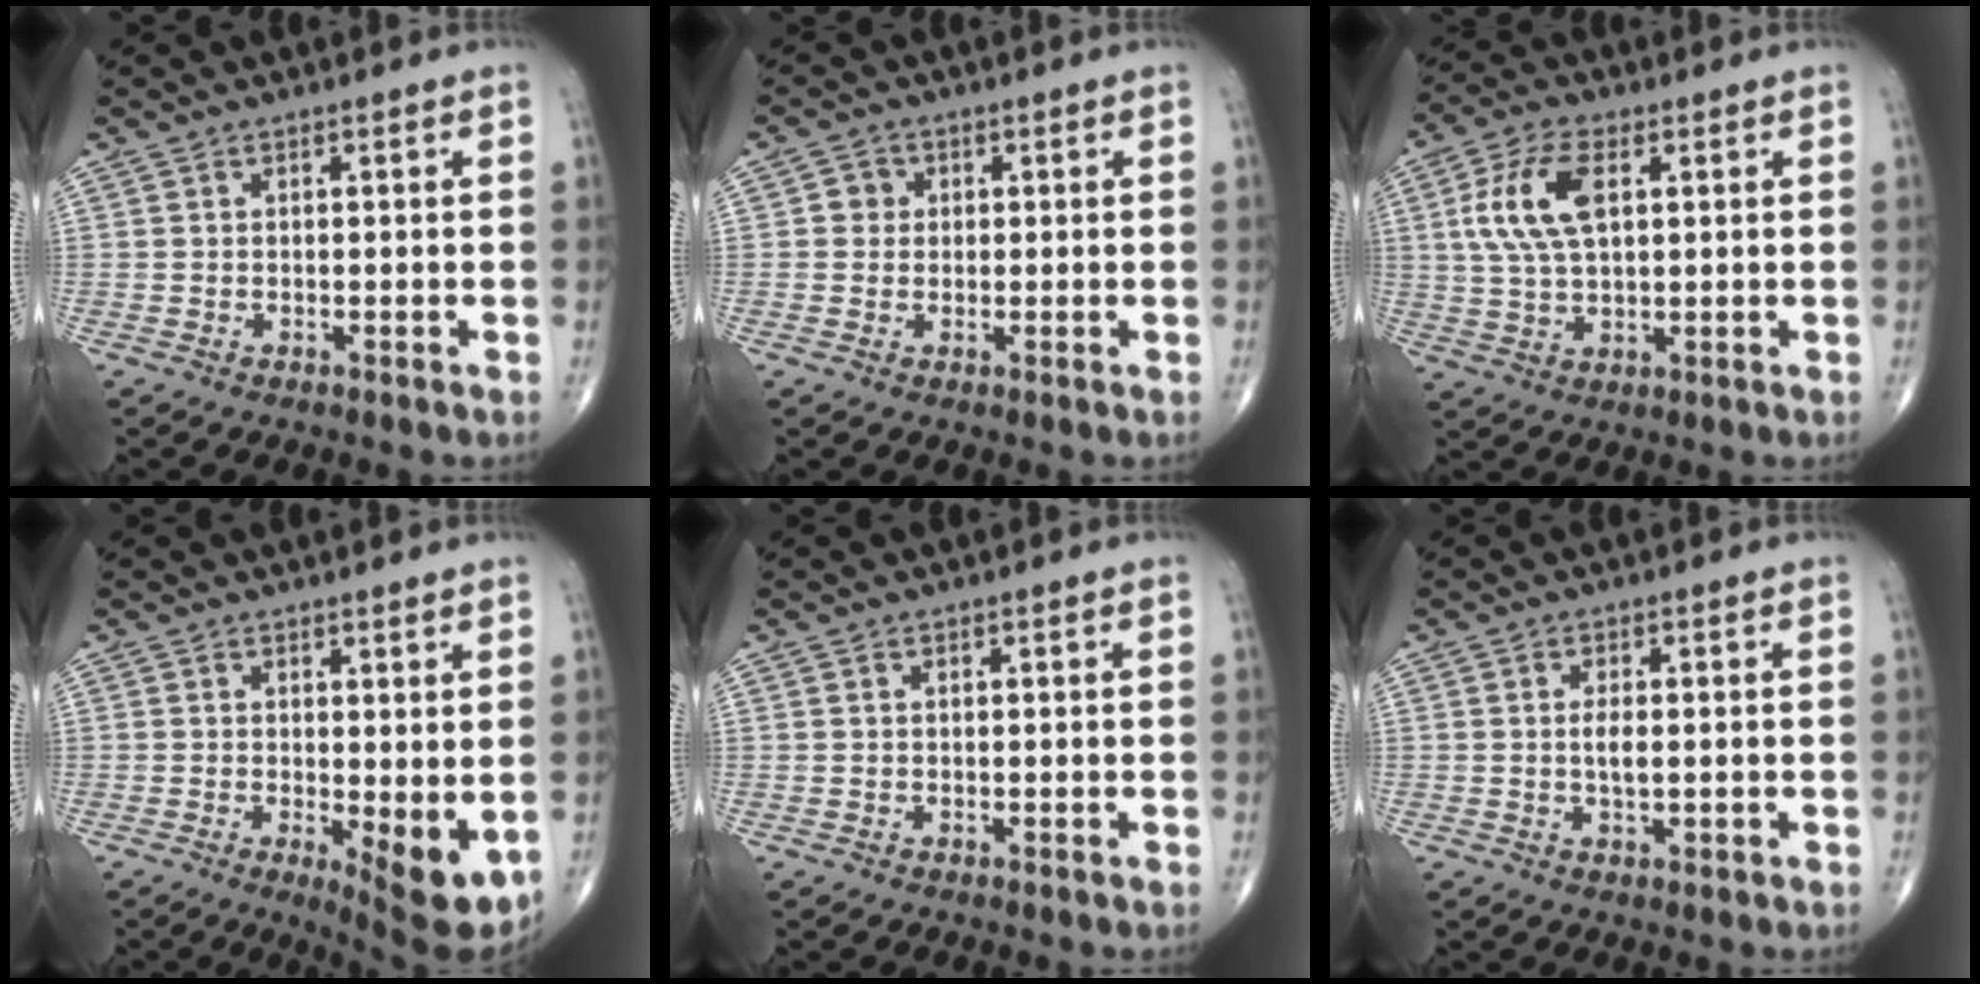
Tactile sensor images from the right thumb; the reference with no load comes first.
{"total": 2.7, "force": [0.4, 2.6, 0.8], "torque": [0.005, 0.004, 0.000]}
{"total": 10.9, "force": [2.8, 5.5, 9.0], "torque": [-0.185, 0.004, 0.054]}
{"total": 8.0, "force": [-0.8, 2.8, 7.5], "torque": [-0.095, -0.021, -0.004]}
{"total": 0.0}
{"total": 2.8, "force": [0.0, 1.2, 2.5], "torque": [-0.048, -0.002, -0.003]}